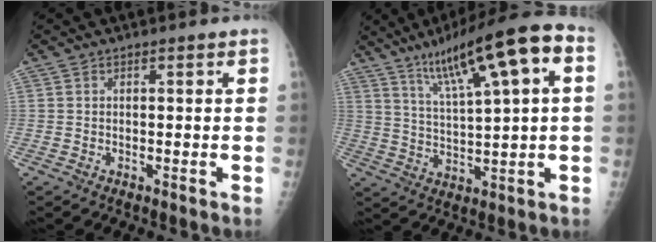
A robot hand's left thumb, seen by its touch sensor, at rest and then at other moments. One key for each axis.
{"total": 16.7, "fx": 6.9, "fy": 3.1, "fz": 14.9, "tx": -0.231, "ty": 0.006, "tz": 0.116}